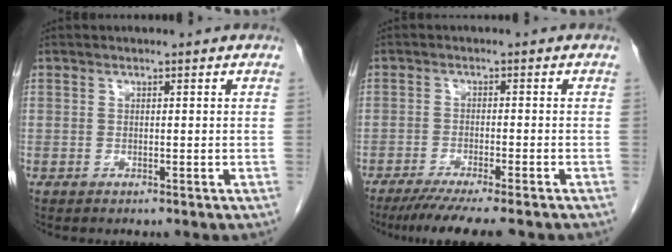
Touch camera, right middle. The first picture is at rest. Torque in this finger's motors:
{"motor_torque": [0.74, -0.66, 0.16, 0.04]}